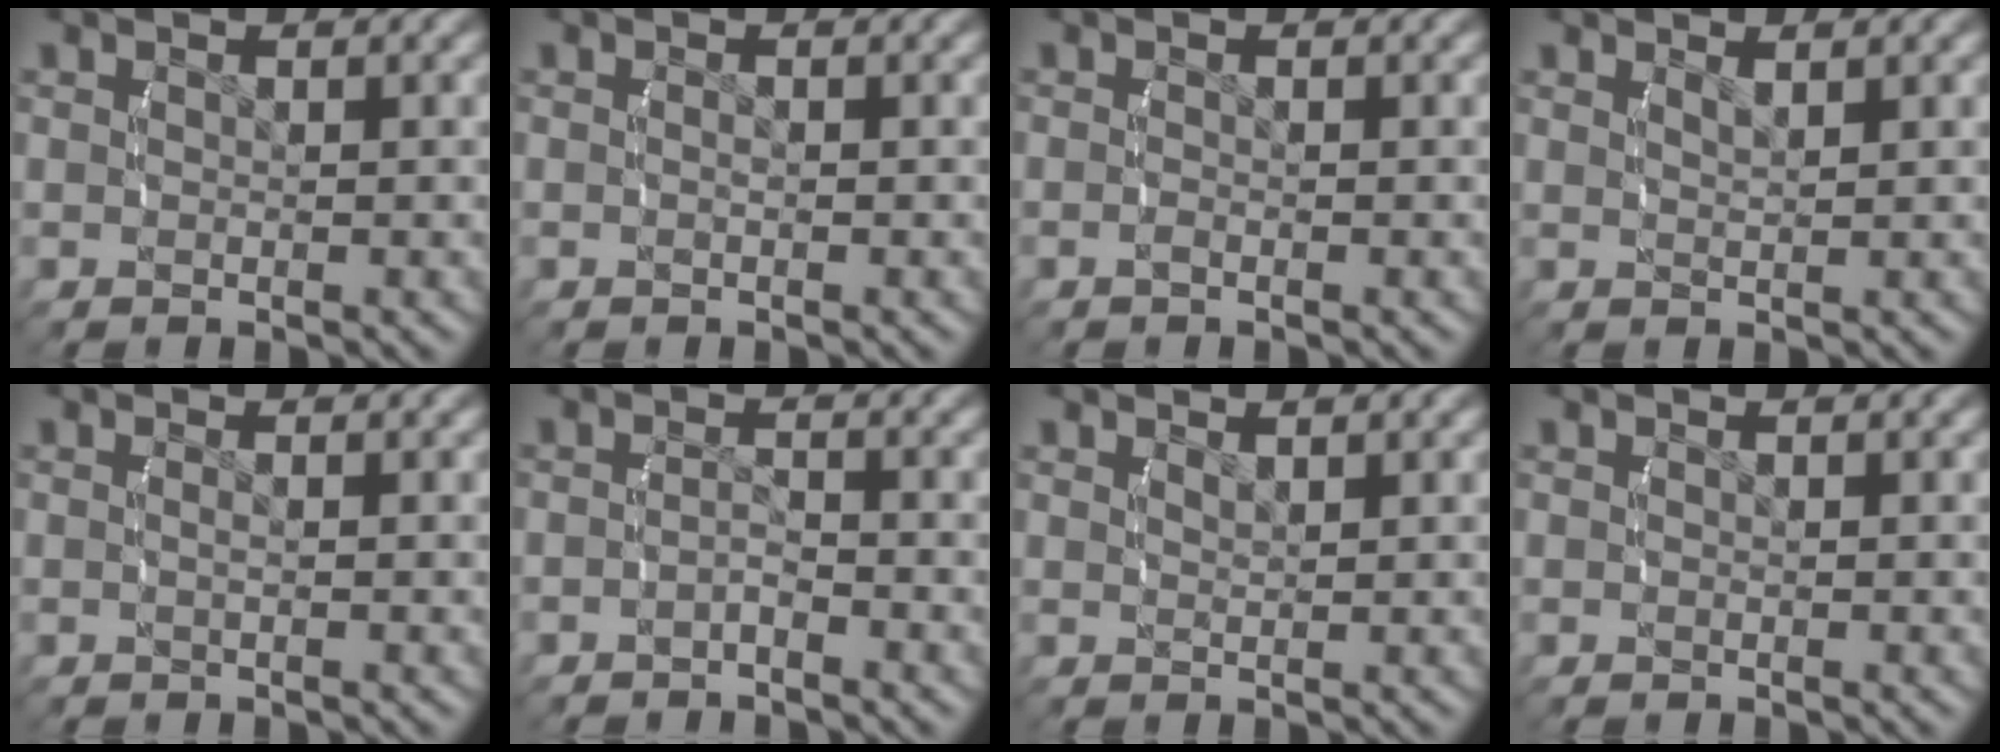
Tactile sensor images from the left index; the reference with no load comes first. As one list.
[{"total": 0.5, "force": [-0.3, 0.1, 0.4], "torque": [-0.013, -0.002, -0.007]}, {"total": 0.7, "force": [-0.6, -0.1, 0.3], "torque": [-0.011, -0.004, -0.011]}, {"total": 1.2, "force": [0.8, -0.8, 0.3], "torque": [-0.004, -0.007, 0.023]}, {"total": 0.7, "force": [-0.3, -0.1, 0.6], "torque": [-0.016, -0.004, -0.004]}, {"total": 1.4, "force": [-1.2, 0.3, 0.7], "torque": [-0.016, -0.005, -0.022]}, {"total": 1.0, "force": [0.7, -0.7, 0.1], "torque": [0.003, -0.005, 0.020]}, {"total": 0.0}]